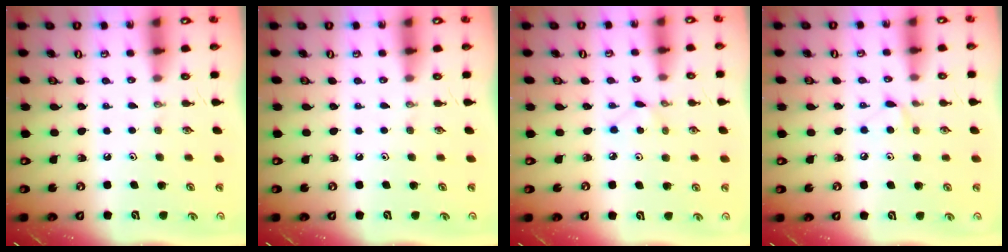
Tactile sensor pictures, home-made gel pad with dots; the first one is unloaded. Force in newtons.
{"total": 0.0}
{"total": 2.5, "press": 2.5, "slide": 0.3}
{"total": 5.4, "press": 5.4, "slide": 0.7}